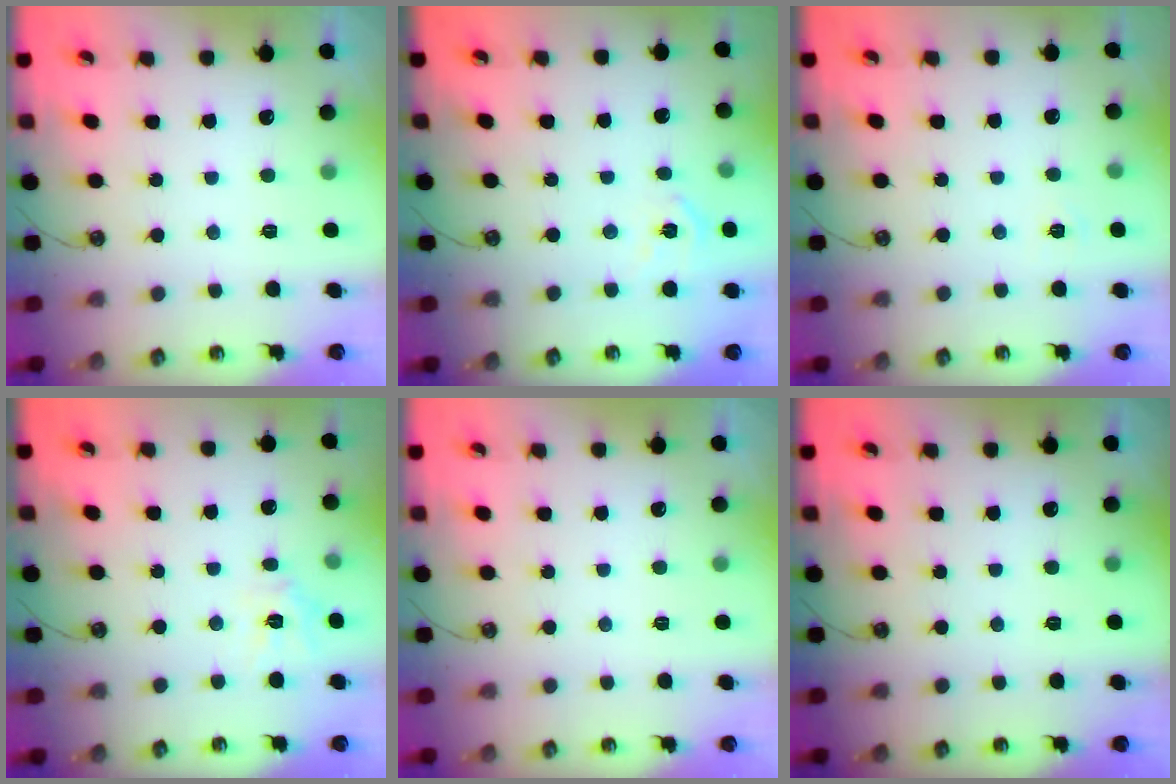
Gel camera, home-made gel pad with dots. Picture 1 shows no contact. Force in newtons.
{"total": 5.3, "press": 5.3, "slide": 0.3}
{"total": 2.1, "press": 2.1, "slide": 0.3}
{"total": 7.8, "press": 7.7, "slide": 0.5}
{"total": 0.0}
{"total": 0.0}